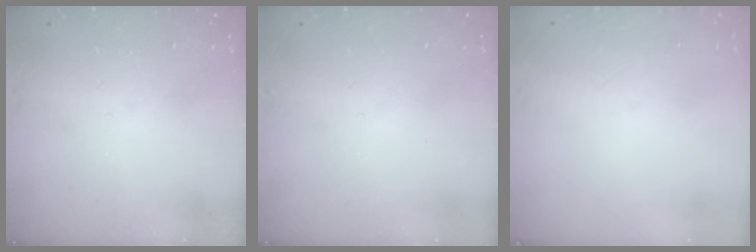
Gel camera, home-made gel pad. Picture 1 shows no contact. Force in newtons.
{"total": 0.0}
{"total": 1.6, "press": 1.6, "slide": 0.1}